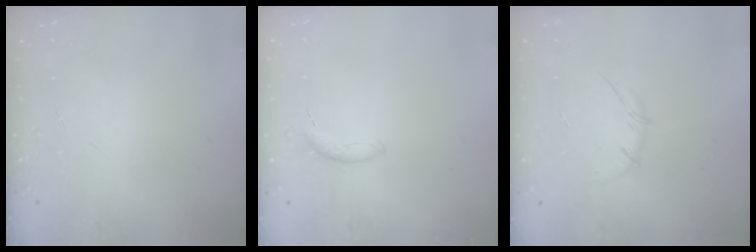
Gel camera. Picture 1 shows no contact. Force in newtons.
{"total": 5.8, "press": 5.7, "slide": 0.7}
{"total": 3.6, "press": 3.5, "slide": 0.9}